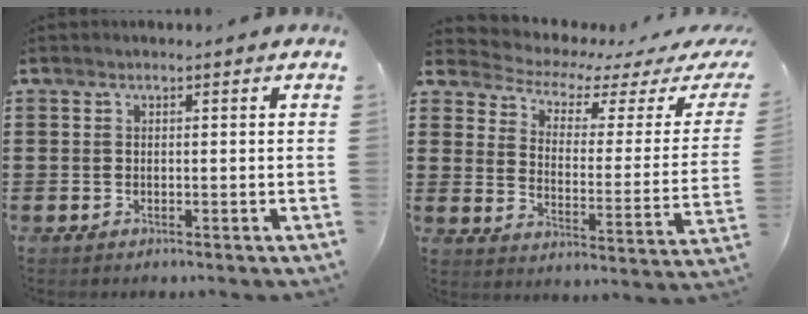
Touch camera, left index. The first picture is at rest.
{"total": 2.8, "force": [2.2, 1.1, 1.4], "torque": [-0.048, -0.020, 0.026]}